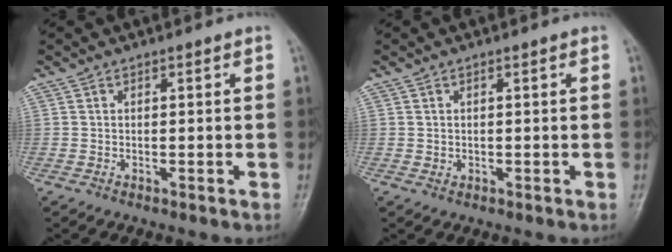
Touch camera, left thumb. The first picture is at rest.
{"total": 0.6, "force": [0.1, 0.6, 0.3], "torque": [0.000, 0.000, 0.002]}